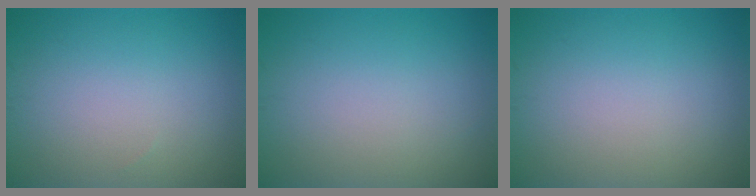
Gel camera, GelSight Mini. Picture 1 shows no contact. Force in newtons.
{"total": 0.0}
{"total": 0.0}